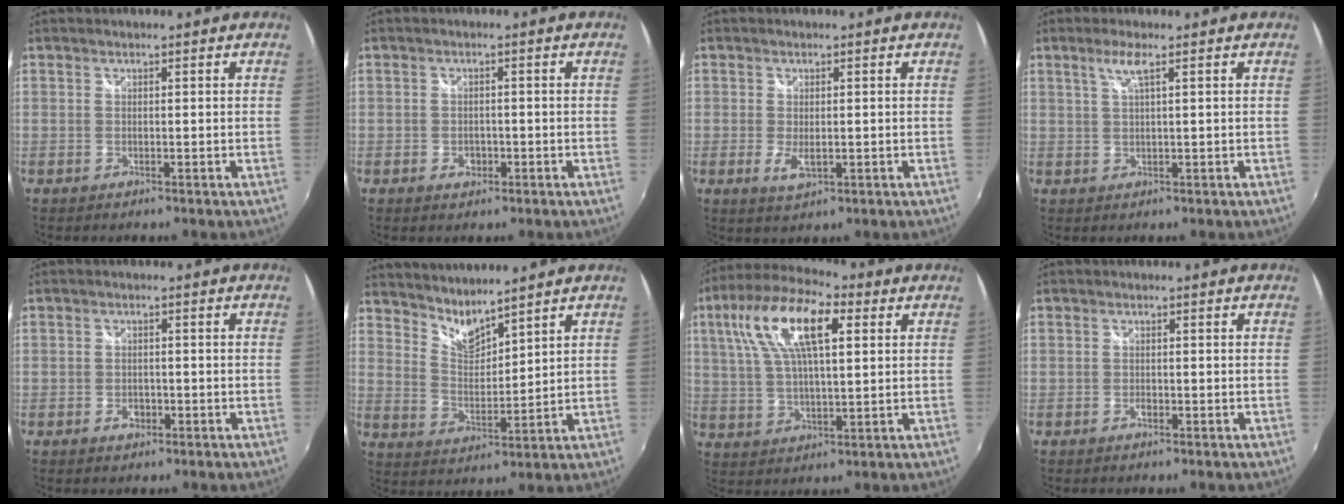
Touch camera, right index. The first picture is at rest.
{"total": 2.4, "force": [-1.0, 1.8, 1.1], "torque": [-0.019, 0.000, -0.014]}
{"total": 3.2, "force": [-0.6, 1.5, 2.7], "torque": [-0.052, -0.009, -0.006]}
{"total": 2.8, "force": [1.4, -0.1, 2.5], "torque": [-0.050, 0.001, 0.028]}
{"total": 2.3, "force": [-1.0, 1.7, 1.1], "torque": [-0.019, 0.000, -0.016]}
{"total": 6.7, "force": [6.2, 1.1, 2.4], "torque": [-0.037, -0.008, 0.117]}
{"total": 15.4, "force": [5.6, 5.7, 13.2], "torque": [-0.253, 0.029, 0.095]}
{"total": 1.0, "force": [-0.5, 0.6, 0.6], "torque": [-0.010, -0.001, -0.009]}